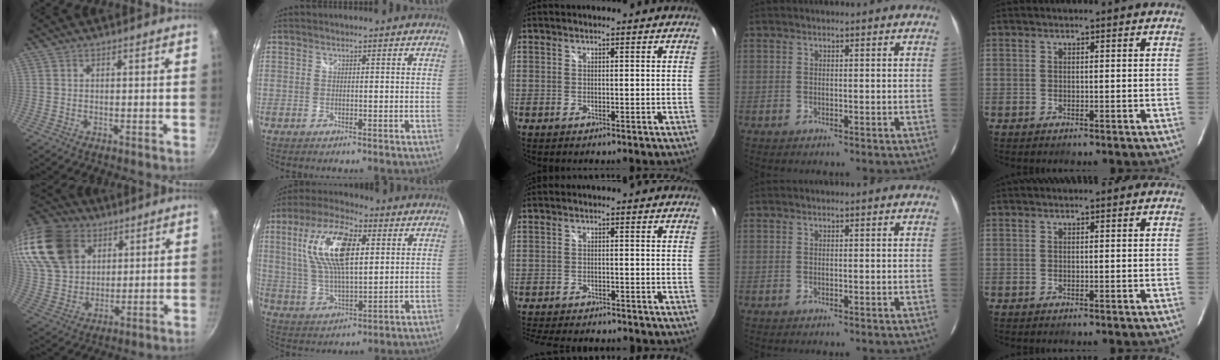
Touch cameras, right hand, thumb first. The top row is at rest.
{"thumb": {"total": 21.0, "force": [10.8, 14.8, 10.3], "torque": [-0.200, -0.018, 0.212]}, "index": {"total": 15.9, "force": [4.8, 6.5, 13.7], "torque": [-0.264, 0.016, 0.093]}, "middle": {"total": 10.9, "force": [-9.7, 2.9, 4.0], "torque": [-0.098, -0.013, -0.148]}}